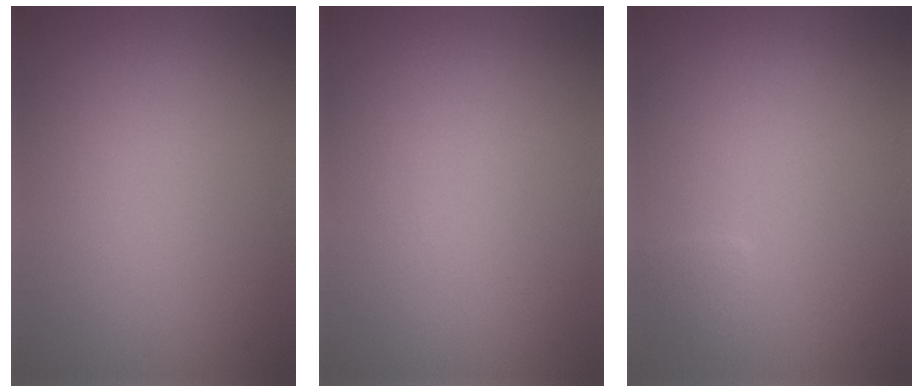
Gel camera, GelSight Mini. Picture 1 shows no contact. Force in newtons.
{"total": 0.0}
{"total": 0.9, "press": 0.9, "slide": 0.1}